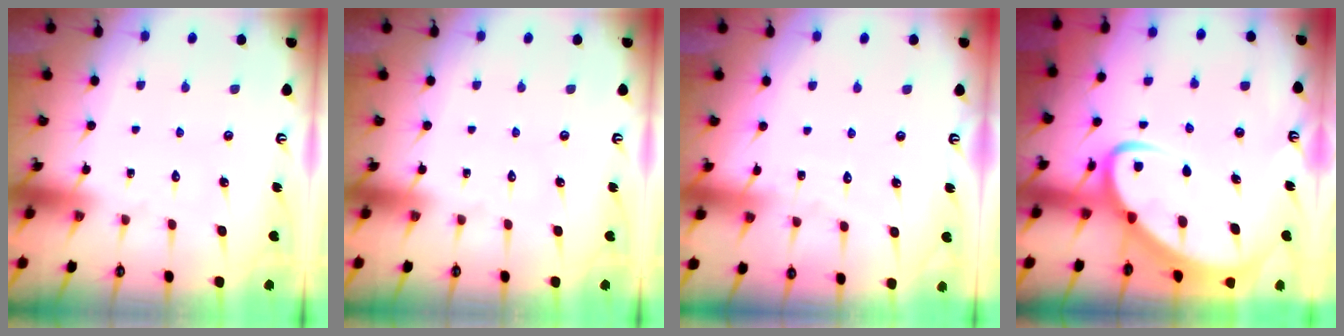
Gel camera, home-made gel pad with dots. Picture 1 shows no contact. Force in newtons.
{"total": 0.0}
{"total": 2.1, "press": 2.1, "slide": 0.3}
{"total": 8.1, "press": 8.1, "slide": 0.9}